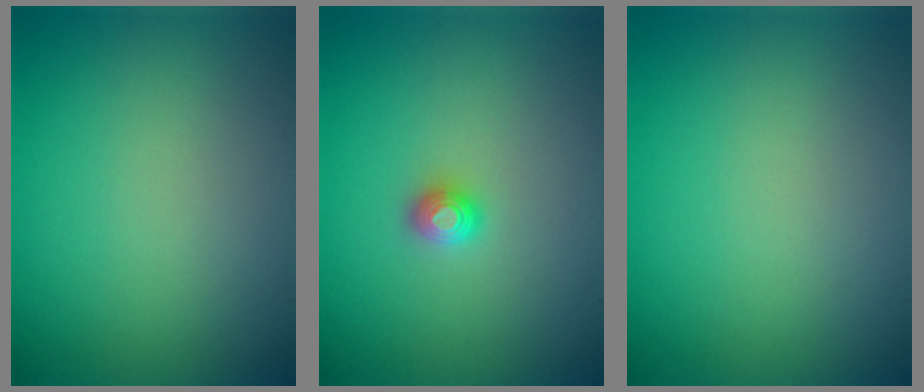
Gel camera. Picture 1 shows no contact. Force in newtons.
{"total": 1.1, "press": 1.1, "slide": 0.1}
{"total": 0.0}